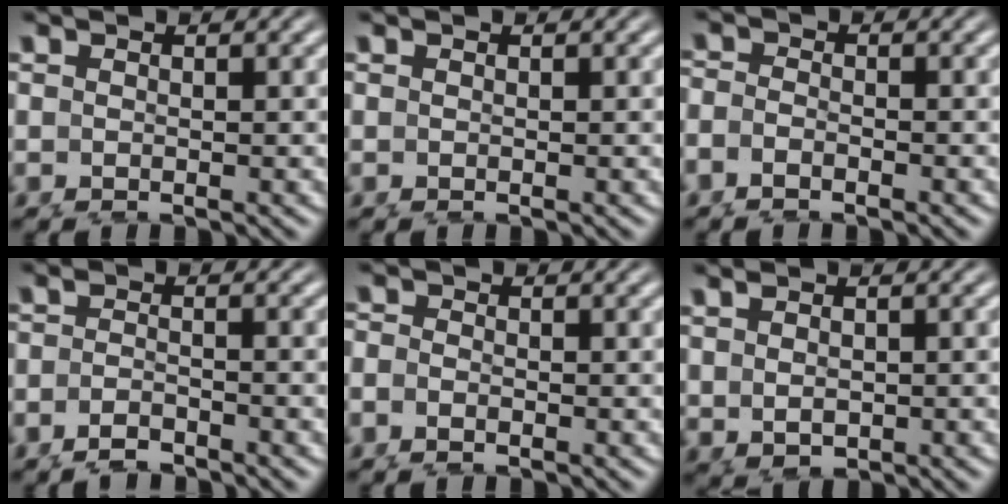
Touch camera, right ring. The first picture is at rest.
{"total": 0.0}
{"total": 1.8, "force": [-0.9, 1.4, 0.6], "torque": [-0.017, -0.010, -0.014]}
{"total": 1.3, "force": [-1.2, 0.1, 0.3], "torque": [-0.004, -0.001, -0.019]}
{"total": 1.1, "force": [-0.6, 0.9, 0.2], "torque": [-0.003, -0.007, -0.010]}
{"total": 1.3, "force": [0.5, 0.9, 0.8], "torque": [-0.015, -0.001, 0.020]}